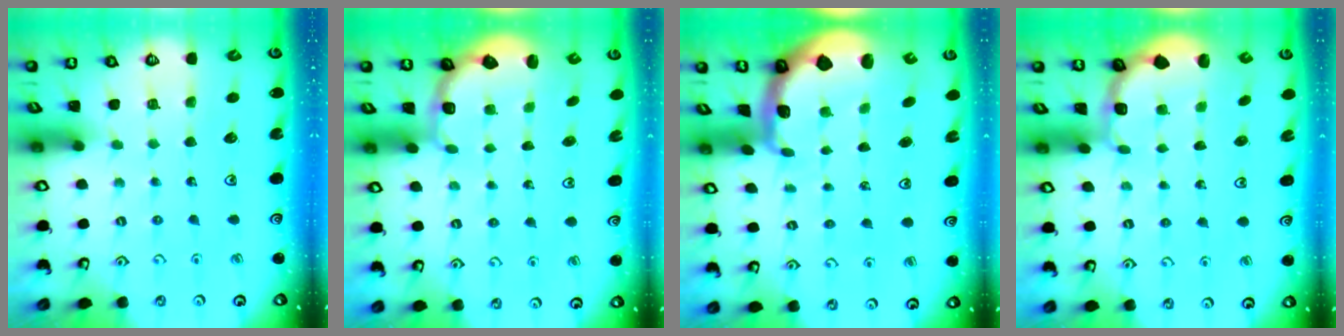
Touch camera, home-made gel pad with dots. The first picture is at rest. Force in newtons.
{"total": 2.6, "press": 2.1, "slide": 1.5}
{"total": 1.7, "press": 1.7, "slide": 0.4}
{"total": 1.8, "press": 1.6, "slide": 0.7}